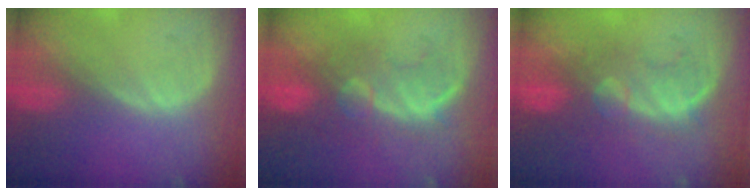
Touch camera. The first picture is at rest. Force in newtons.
{"total": 8.8, "press": 8.4, "slide": 2.7}
{"total": 8.2, "press": 7.9, "slide": 2.2}